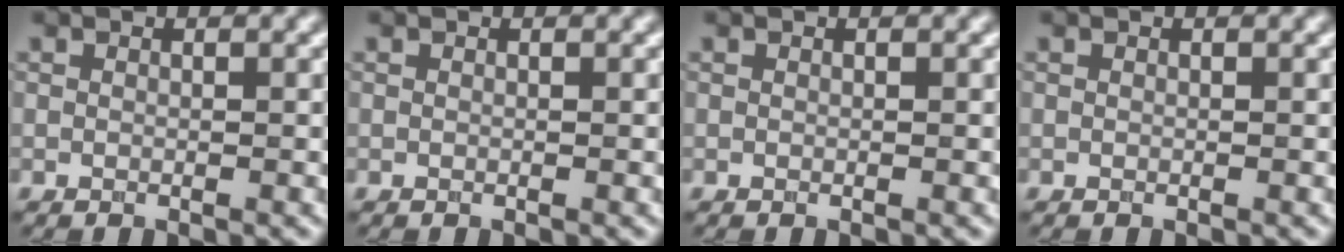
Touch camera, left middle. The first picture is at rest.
{"total": 0.0}
{"total": 0.0}
{"total": 0.0}